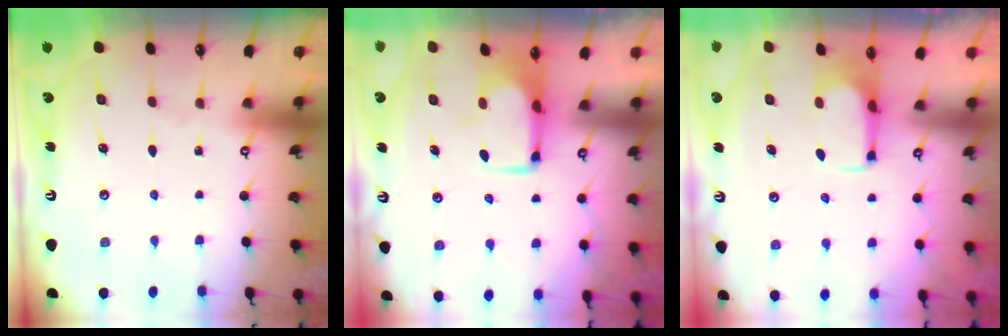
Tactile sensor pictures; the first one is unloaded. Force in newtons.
{"total": 1.2, "press": 1.0, "slide": 0.5}
{"total": 3.7, "press": 3.6, "slide": 0.7}